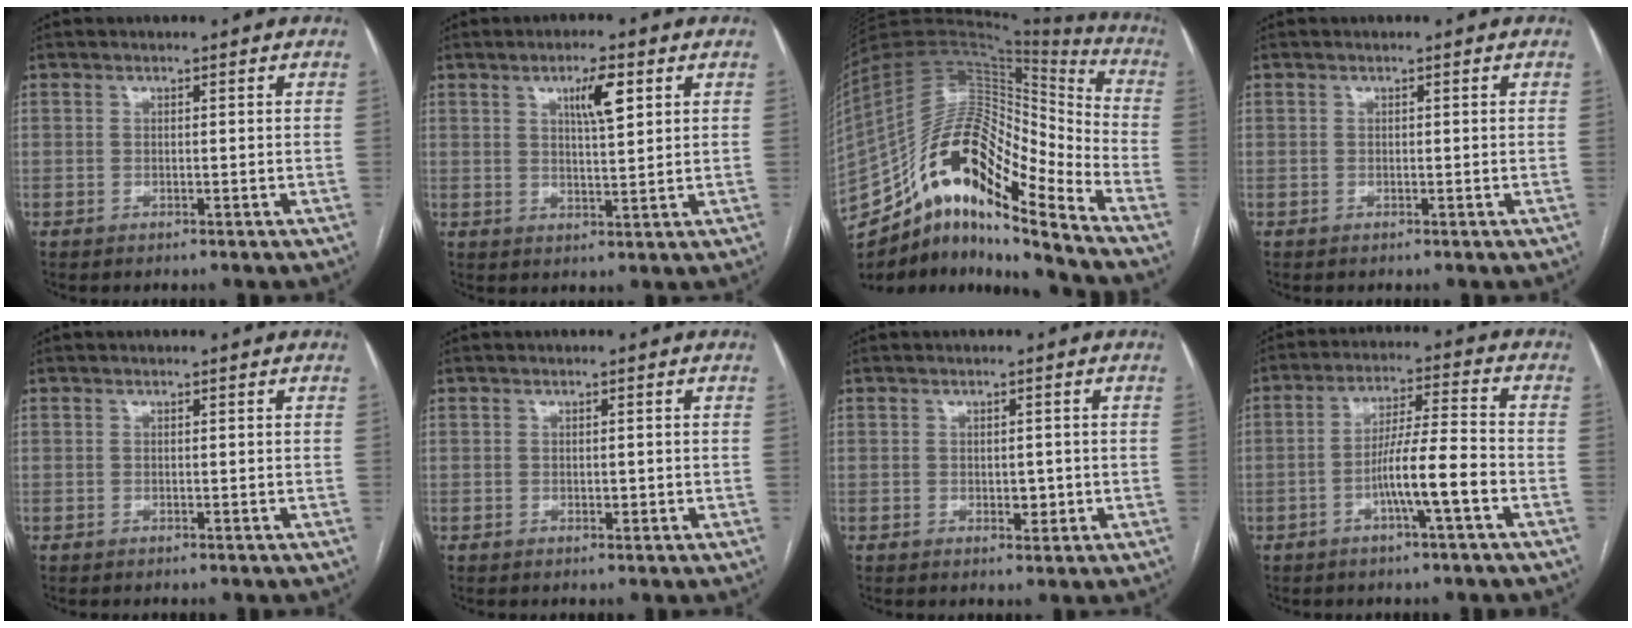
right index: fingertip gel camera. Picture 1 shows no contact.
{"total": 5.3, "force": [2.5, 0.9, 4.7], "torque": [-0.080, 0.002, 0.042]}
{"total": 22.6, "force": [-14.2, 5.7, 16.6], "torque": [-0.318, 0.039, -0.246]}
{"total": 0.0}
{"total": 0.0}
{"total": 1.0, "force": [-0.1, 0.6, 0.8], "torque": [-0.010, -0.001, -0.001]}
{"total": 2.2, "force": [-0.3, 1.4, 1.8], "torque": [-0.022, 0.000, 0.000]}
{"total": 8.5, "force": [-3.3, 0.1, 7.8], "torque": [-0.141, 0.010, -0.058]}